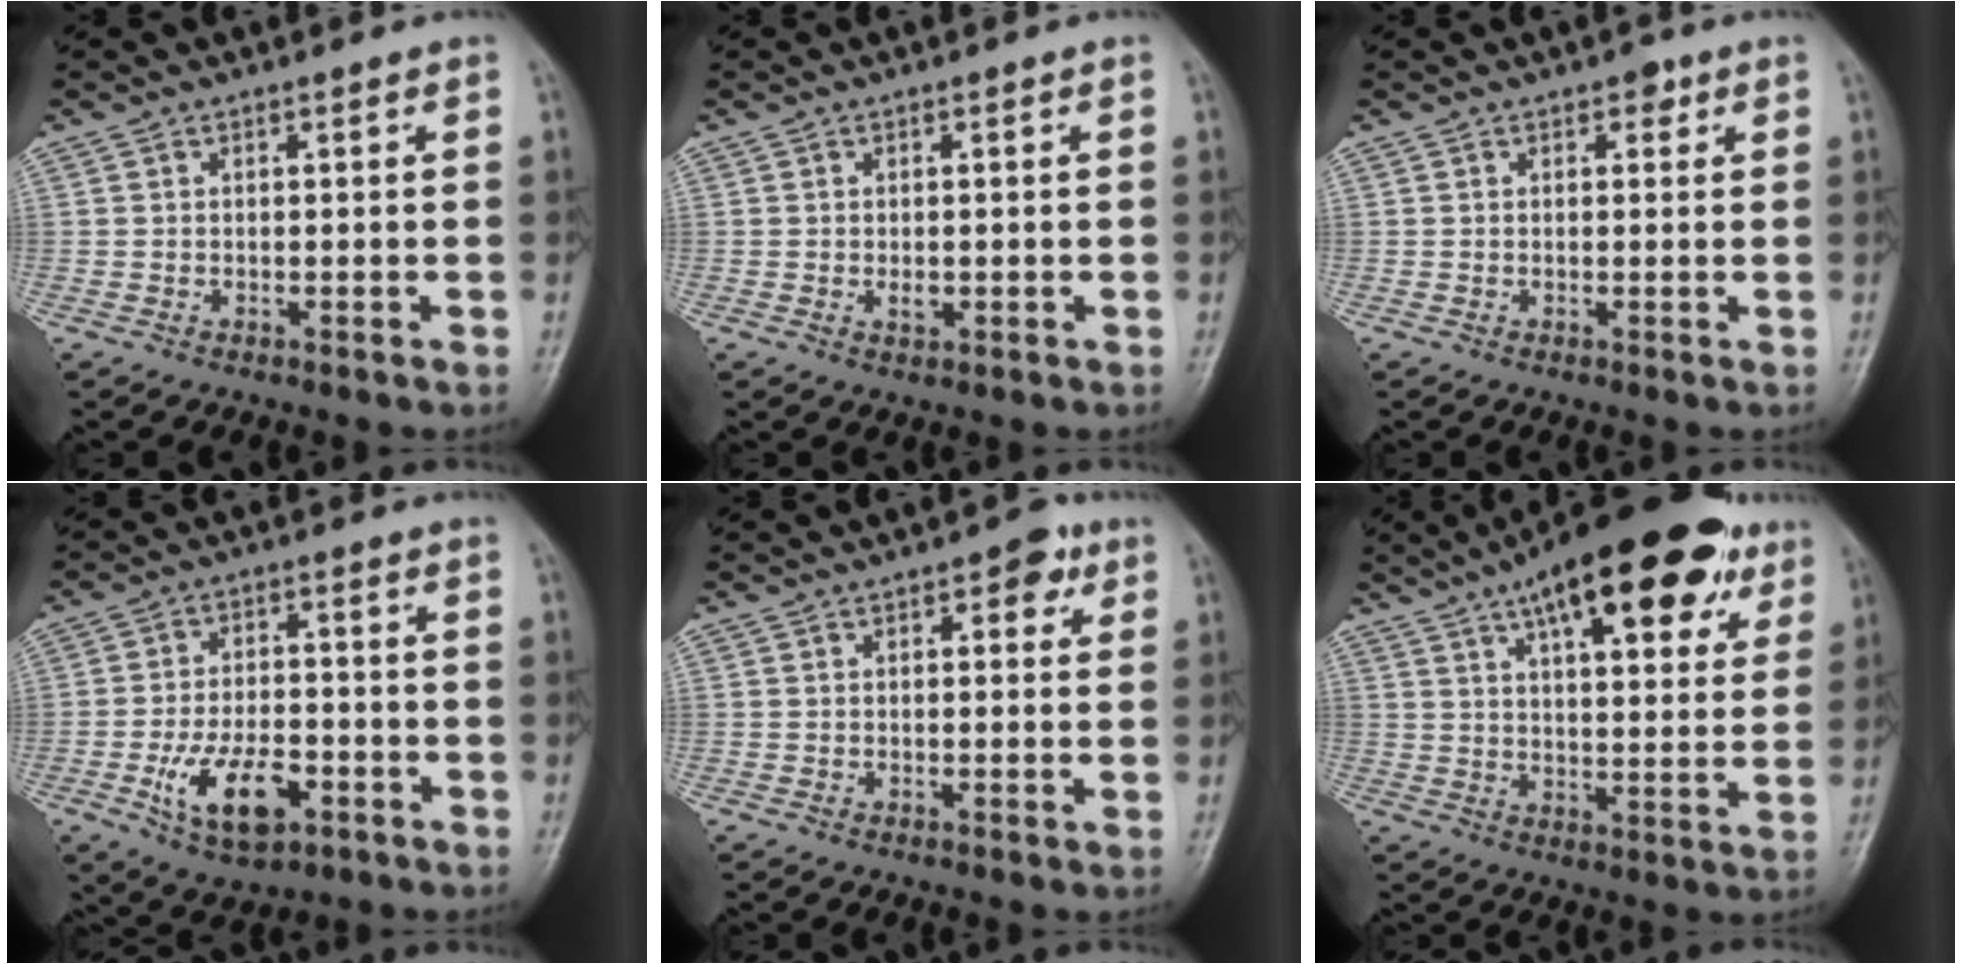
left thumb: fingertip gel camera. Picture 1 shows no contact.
{"total": 2.3, "force": [-0.3, 1.5, 1.7], "torque": [-0.018, 0.000, -0.005]}
{"total": 1.9, "force": [0.9, 1.3, 1.2], "torque": [0.000, 0.003, 0.007]}
{"total": 11.5, "force": [-4.4, 6.0, 8.7], "torque": [-0.144, 0.019, -0.072]}
{"total": 4.1, "force": [1.7, 2.2, 3.0], "torque": [-0.016, 0.003, 0.012]}
{"total": 22.6, "force": [12.6, 8.5, 16.7], "torque": [-0.218, -0.011, 0.182]}